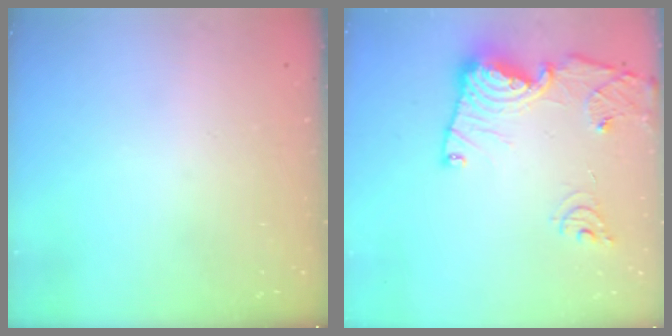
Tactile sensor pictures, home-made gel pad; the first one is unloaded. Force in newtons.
{"total": 16.7, "press": 16.6, "slide": 1.6}